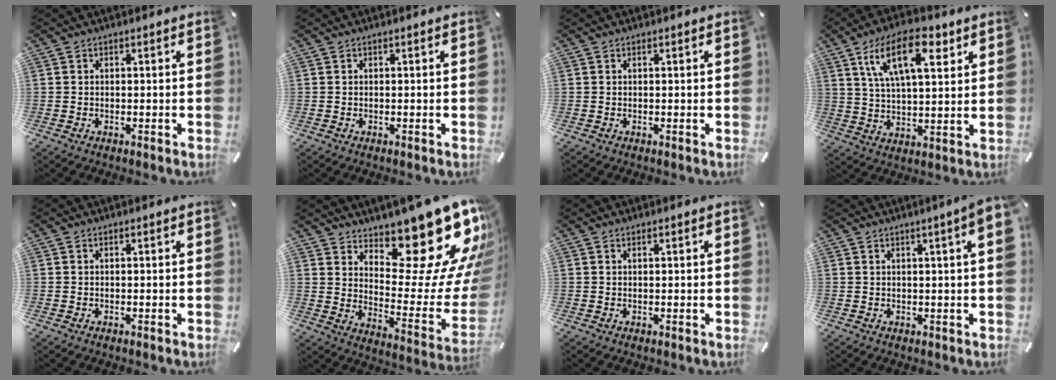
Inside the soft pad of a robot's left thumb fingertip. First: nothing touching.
{"total": 0.0}
{"total": 0.0}
{"total": 15.4, "force": [7.5, 7.0, 11.5], "torque": [-0.210, -0.010, 0.124]}
{"total": 0.0}
{"total": 23.6, "force": [16.0, 9.6, 14.4], "torque": [-0.153, -0.133, 0.258]}
{"total": 0.5, "force": [0.3, 0.0, 0.4], "torque": [-0.008, 0.000, 0.005]}
{"total": 4.8, "force": [1.8, 0.1, 4.4], "torque": [-0.076, -0.004, 0.028]}